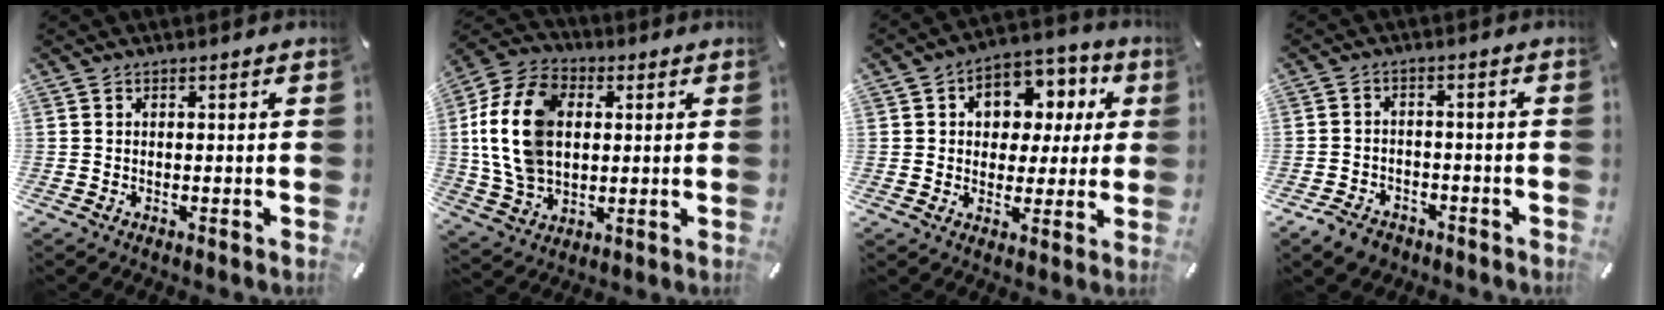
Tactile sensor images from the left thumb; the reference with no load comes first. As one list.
[{"total": 16.9, "force": [1.7, 12.7, 11.1], "torque": [-0.260, 0.012, 0.030]}, {"total": 9.6, "force": [2.2, 8.3, 4.3], "torque": [-0.065, -0.012, 0.041]}, {"total": 4.9, "force": [-3.6, 3.1, 1.3], "torque": [-0.030, 0.019, -0.070]}]